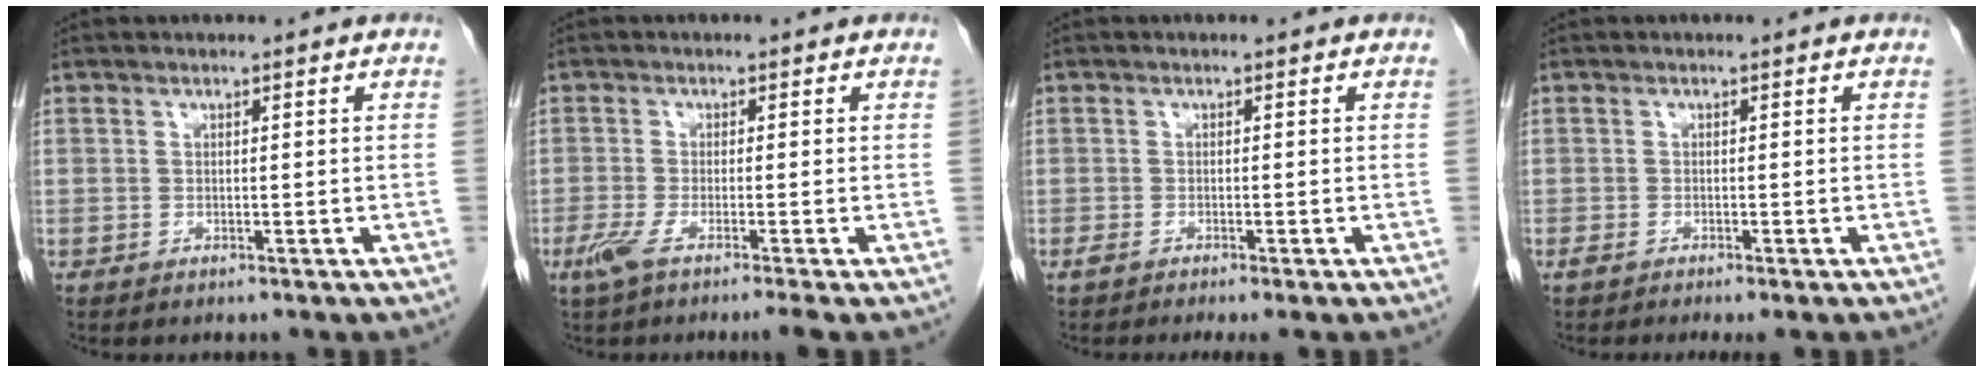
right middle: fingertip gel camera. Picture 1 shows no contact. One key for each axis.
{"total": 4.7, "fx": -3.1, "fy": -0.3, "fz": 3.5, "tx": -0.063, "ty": -0.016, "tz": -0.061}
{"total": 3.2, "fx": -2.4, "fy": 0.4, "fz": 2.1, "tx": -0.029, "ty": -0.008, "tz": -0.036}
{"total": 3.2, "fx": -2.4, "fy": 0.4, "fz": 2.0, "tx": -0.028, "ty": -0.008, "tz": -0.037}